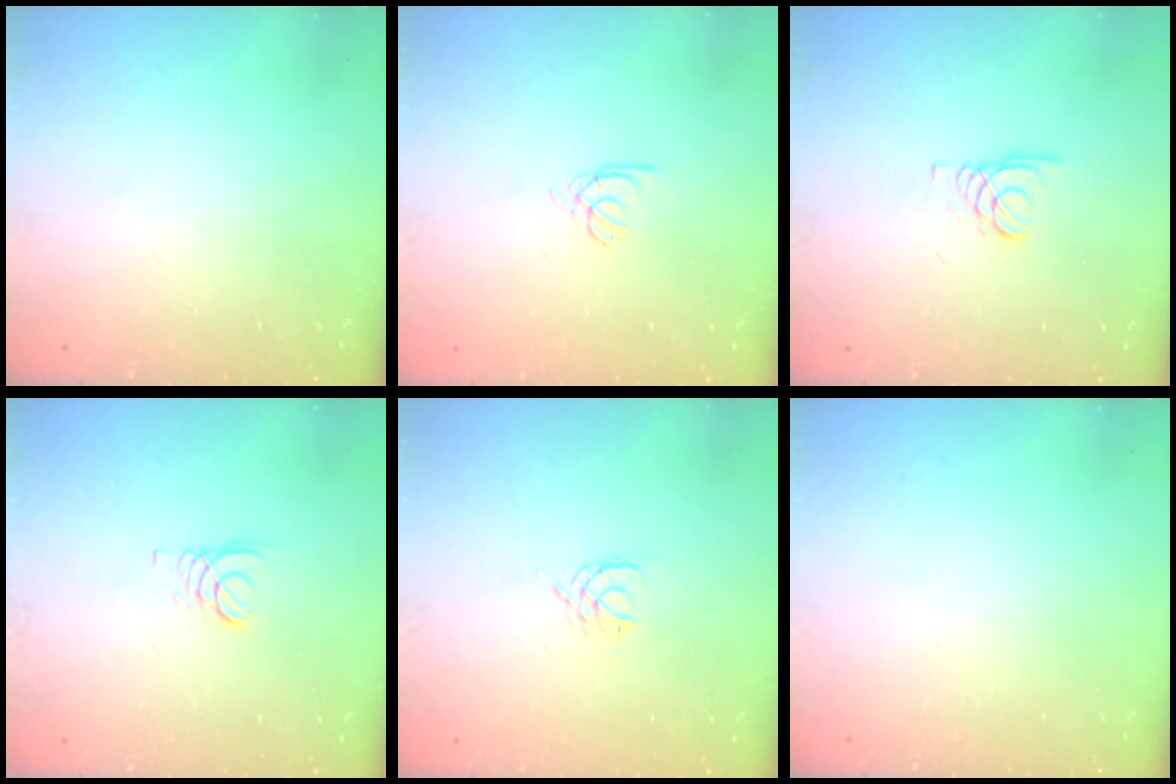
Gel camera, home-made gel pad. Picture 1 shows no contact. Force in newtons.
{"total": 2.1, "press": 2.1, "slide": 0.2}
{"total": 1.5, "press": 1.4, "slide": 0.1}
{"total": 2.4, "press": 2.4, "slide": 0.2}
{"total": 2.4, "press": 2.3, "slide": 0.4}
{"total": 0.0}